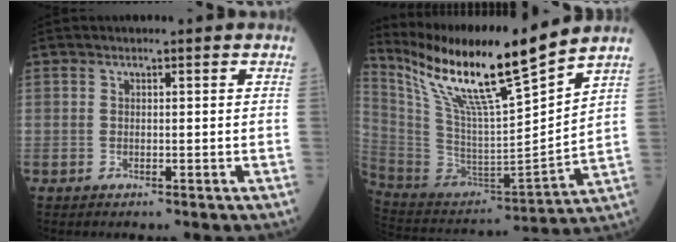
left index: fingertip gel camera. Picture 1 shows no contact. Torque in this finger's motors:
{"motor_torque": [1.12, -1.02, 0.47, 0.20]}